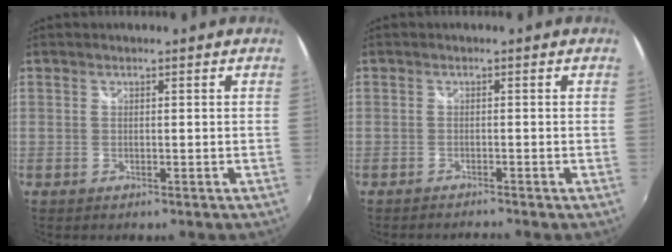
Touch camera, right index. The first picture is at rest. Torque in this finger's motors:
{"motor_torque": [0.07, -0.05, -0.12, 0.00]}